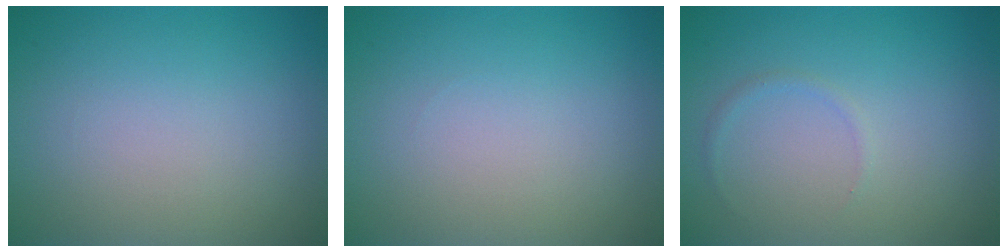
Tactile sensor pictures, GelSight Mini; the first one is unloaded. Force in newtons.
{"total": 0.0}
{"total": 0.6, "press": 0.6, "slide": 0.0}